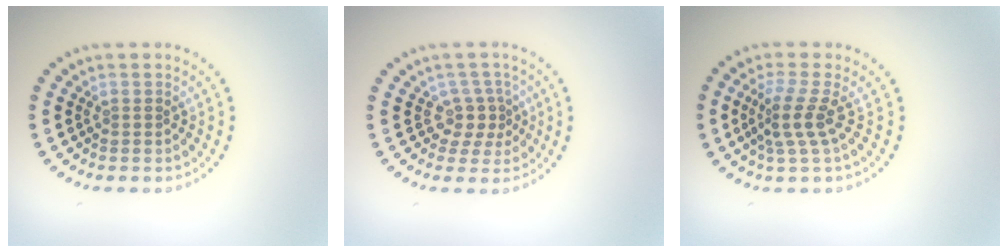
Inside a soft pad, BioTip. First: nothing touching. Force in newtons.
{"total": 2.4, "press": 1.7, "slide": 1.7}
{"total": 2.9, "press": 2.0, "slide": 2.1}